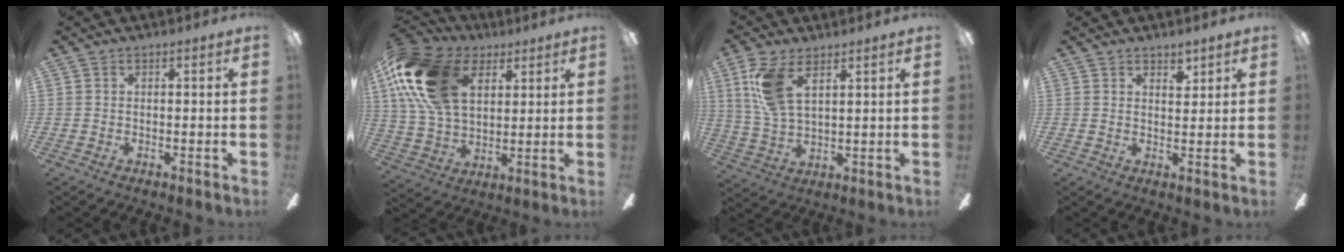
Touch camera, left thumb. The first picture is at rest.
{"total": 22.5, "force": [8.8, 14.2, 15.1], "torque": [-0.311, -0.007, 0.159]}
{"total": 11.2, "force": [5.7, 5.0, 8.3], "torque": [-0.187, -0.007, 0.103]}
{"total": 3.6, "force": [3.1, 1.5, 1.2], "torque": [-0.004, -0.018, 0.052]}